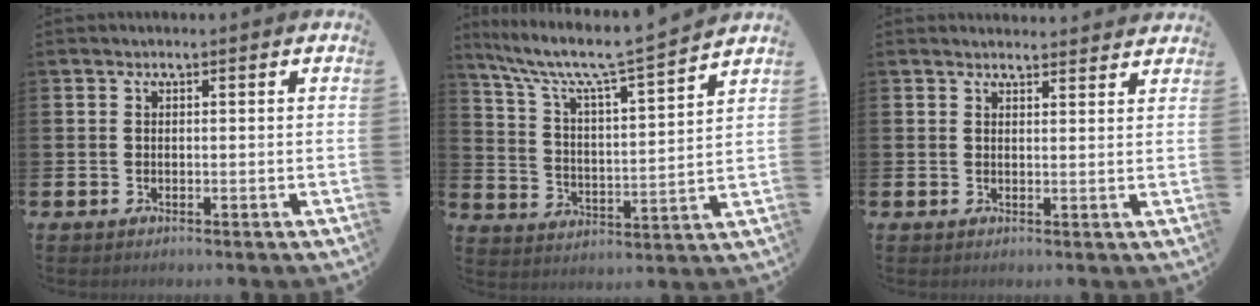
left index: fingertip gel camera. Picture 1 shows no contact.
{"total": 8.3, "force": [7.6, 0.3, 3.5], "torque": [-0.101, -0.058, 0.124]}
{"total": 2.4, "force": [2.4, 0.3, -0.1], "torque": [0.009, -0.016, 0.041]}